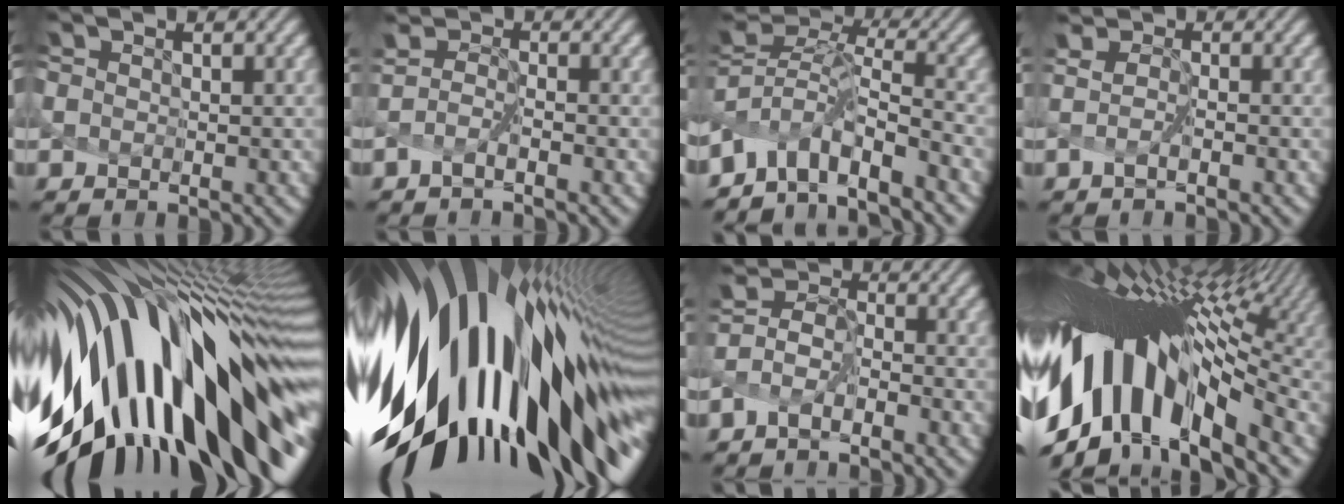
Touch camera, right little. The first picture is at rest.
{"total": 1.0, "force": [-0.8, -0.5, 0.5], "torque": [-0.018, -0.001, -0.014]}
{"total": 4.9, "force": [-3.2, 1.6, 3.3], "torque": [-0.060, -0.001, -0.066]}
{"total": 0.8, "force": [-0.2, -0.4, 0.6], "torque": [-0.016, -0.006, -0.003]}
{"total": 16.5, "force": [-1.3, 7.5, 14.7], "torque": [-0.229, -0.029, -0.011]}
{"total": 17.3, "force": [0.9, 7.8, 15.5], "torque": [-0.257, -0.043, 0.026]}
{"total": 2.2, "force": [-1.9, 0.3, 1.1], "torque": [-0.024, -0.001, -0.044]}
{"total": 15.5, "force": [-1.4, 7.4, 13.6], "torque": [-0.248, 0.014, -0.027]}